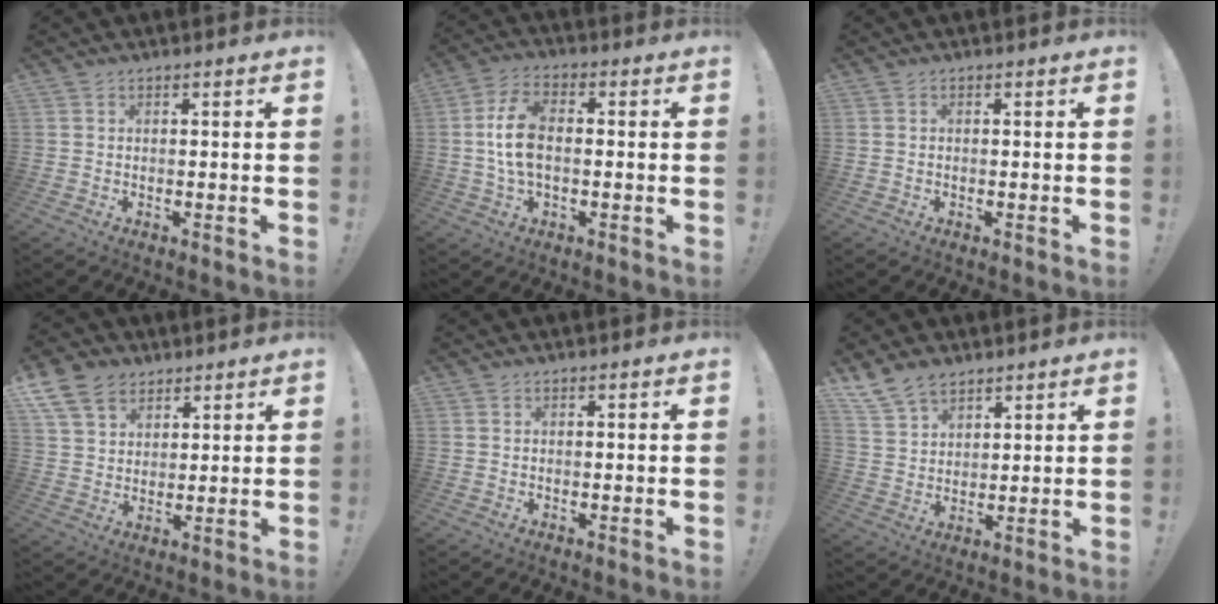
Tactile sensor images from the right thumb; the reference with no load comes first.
{"total": 10.2, "force": [-0.1, 5.7, 8.5], "torque": [-0.158, 0.003, 0.002]}
{"total": 0.0}
{"total": 11.4, "force": [6.7, 7.9, 4.6], "torque": [-0.081, -0.031, 0.135]}
{"total": 0.0}
{"total": 9.0, "force": [7.0, 4.9, 2.7], "torque": [-0.054, -0.040, 0.140]}